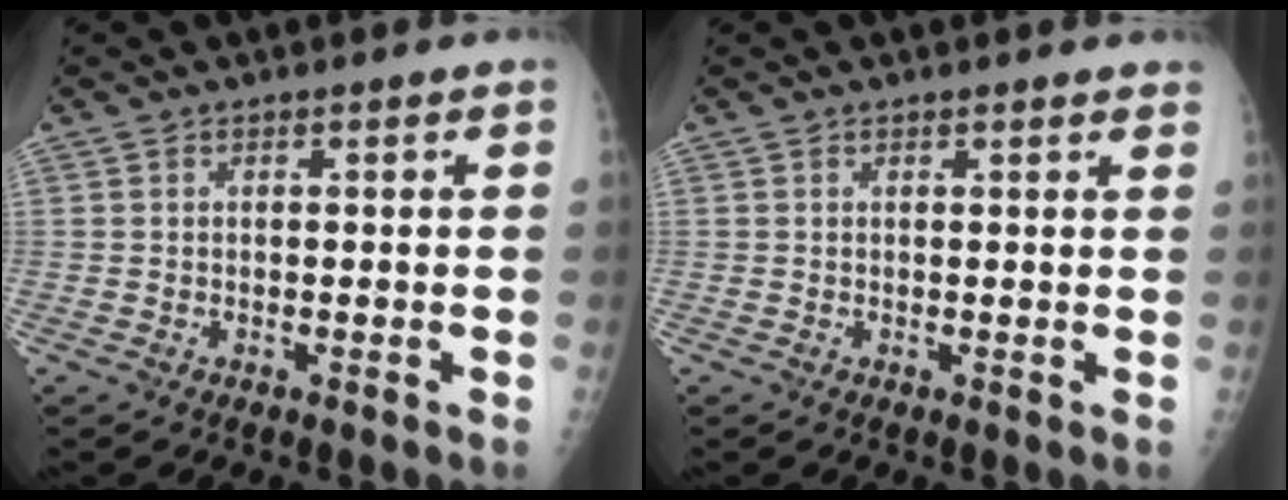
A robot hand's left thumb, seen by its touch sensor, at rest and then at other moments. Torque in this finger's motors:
{"motor_torque": [-0.16, -0.04, 0.04, 0.00, 0.02]}